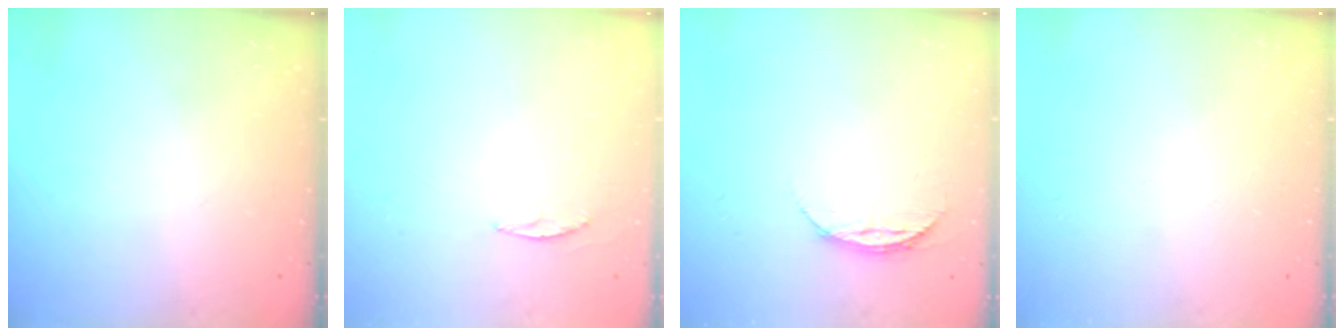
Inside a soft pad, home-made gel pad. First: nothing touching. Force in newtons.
{"total": 3.3, "press": 3.3, "slide": 0.4}
{"total": 7.3, "press": 7.3, "slide": 0.6}
{"total": 0.0}